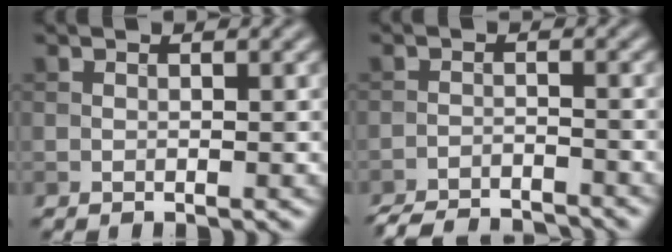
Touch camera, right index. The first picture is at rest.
{"total": 6.9, "force": [-6.7, 1.1, 1.6], "torque": [-0.028, -0.014, -0.106]}